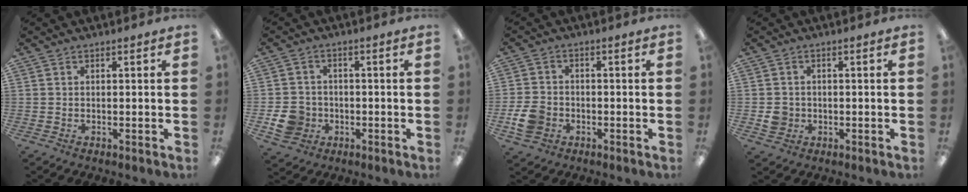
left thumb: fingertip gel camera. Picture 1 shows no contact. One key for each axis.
{"total": 6.9, "fx": -2.1, "fy": 6.1, "fz": 2.7, "tx": -0.049, "ty": 0.010, "tz": -0.036}
{"total": 6.7, "fx": -2.3, "fy": 5.1, "fz": 3.6, "tx": -0.073, "ty": 0.008, "tz": -0.044}
{"total": 3.5, "fx": -0.5, "fy": 3.3, "fz": 1.2, "tx": -0.013, "ty": 0.003, "tz": -0.010}